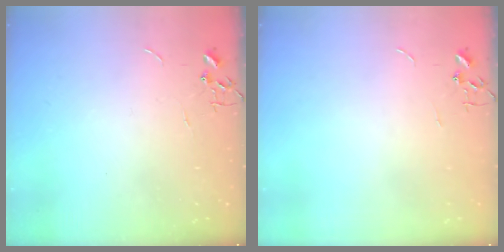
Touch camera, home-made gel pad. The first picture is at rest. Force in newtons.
{"total": 0.0}